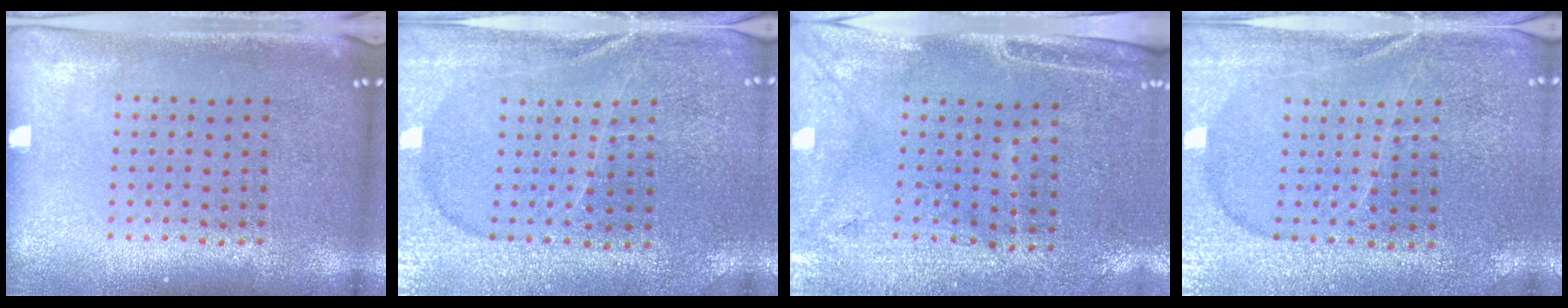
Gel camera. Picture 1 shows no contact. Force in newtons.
{"total": 1.8, "press": 1.8, "slide": 0.2}
{"total": 3.0, "press": 2.6, "slide": 1.5}
{"total": 1.8, "press": 1.8, "slide": 0.2}